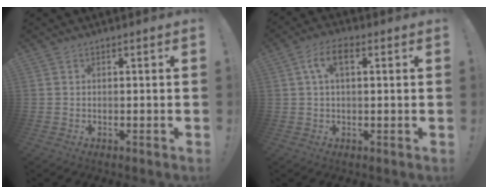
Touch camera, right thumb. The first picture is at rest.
{"total": 6.7, "force": [2.0, 3.3, 5.4], "torque": [-0.101, 0.012, 0.038]}